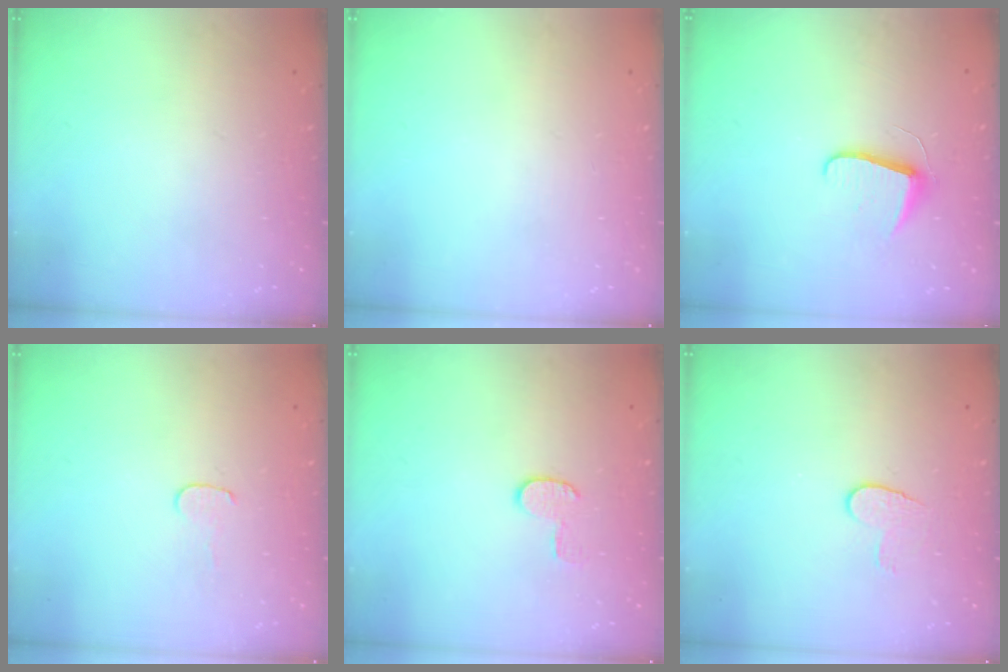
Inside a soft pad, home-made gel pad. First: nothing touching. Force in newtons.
{"total": 0.0}
{"total": 7.1, "press": 7.1, "slide": 0.7}
{"total": 3.5, "press": 3.5, "slide": 0.4}
{"total": 5.9, "press": 5.9, "slide": 0.4}
{"total": 6.1, "press": 6.1, "slide": 0.5}